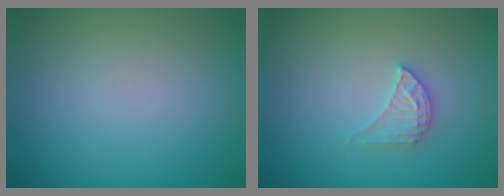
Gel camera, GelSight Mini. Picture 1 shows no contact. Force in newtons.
{"total": 2.1, "press": 2.0, "slide": 0.4}